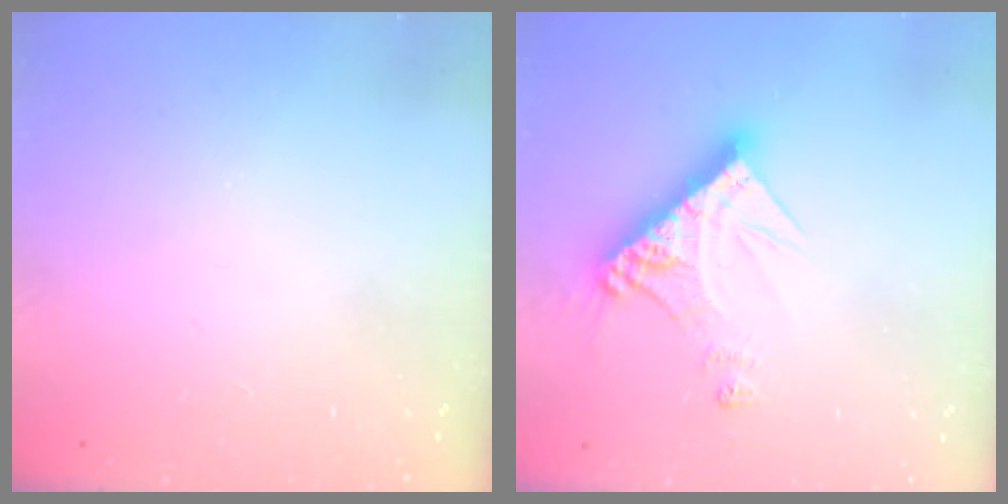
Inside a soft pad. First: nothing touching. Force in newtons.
{"total": 13.2, "press": 13.1, "slide": 1.5}